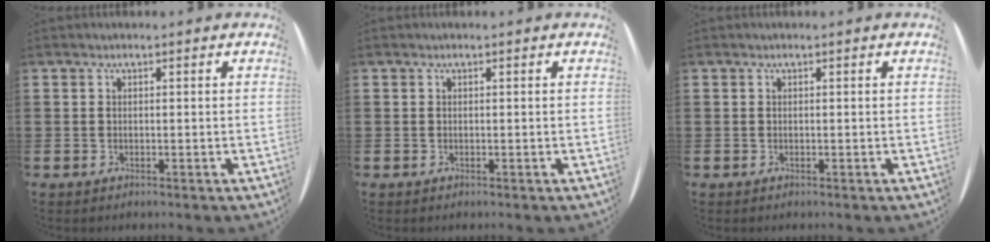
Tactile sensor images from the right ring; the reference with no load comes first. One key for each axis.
{"total": 0.0}
{"total": 0.0}